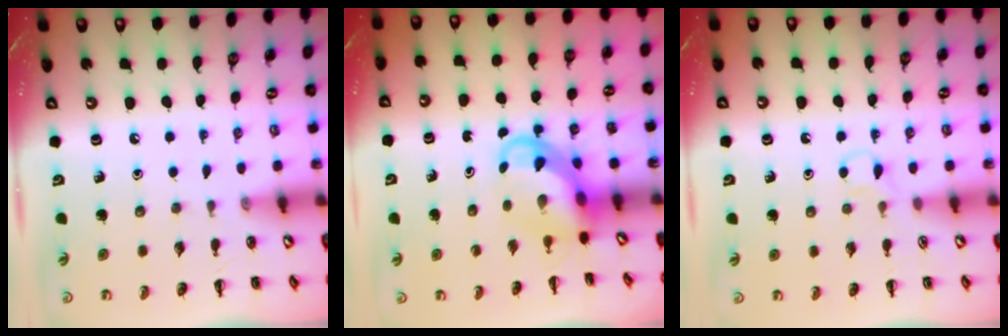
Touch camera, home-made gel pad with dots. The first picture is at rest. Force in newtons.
{"total": 5.4, "press": 5.3, "slide": 0.6}
{"total": 2.8, "press": 2.6, "slide": 1.2}